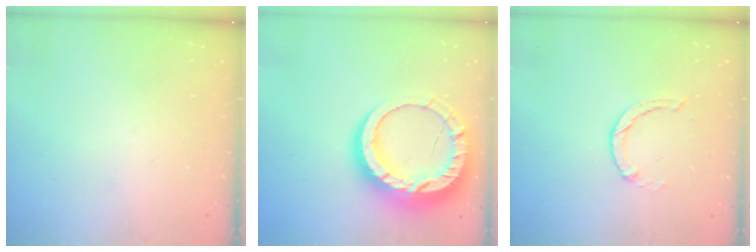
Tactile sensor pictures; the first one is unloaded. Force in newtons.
{"total": 17.9, "press": 17.9, "slide": 1.4}
{"total": 1.0, "press": 0.9, "slide": 0.3}